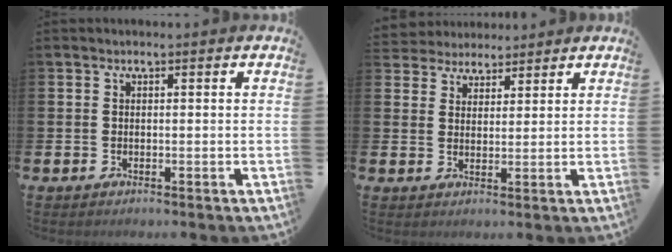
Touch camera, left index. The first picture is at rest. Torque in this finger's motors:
{"motor_torque": [0.72, -0.78, 1.05, 0.21]}